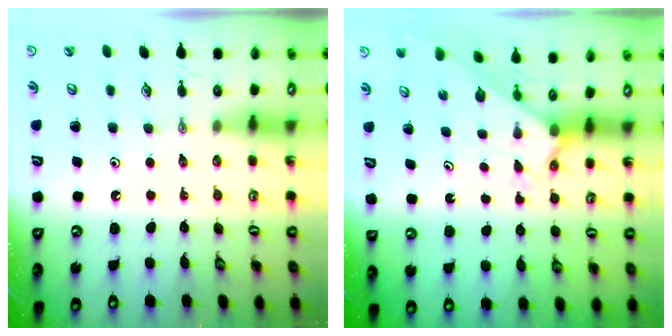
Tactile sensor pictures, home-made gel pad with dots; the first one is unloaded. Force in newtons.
{"total": 2.1, "press": 2.1, "slide": 0.2}